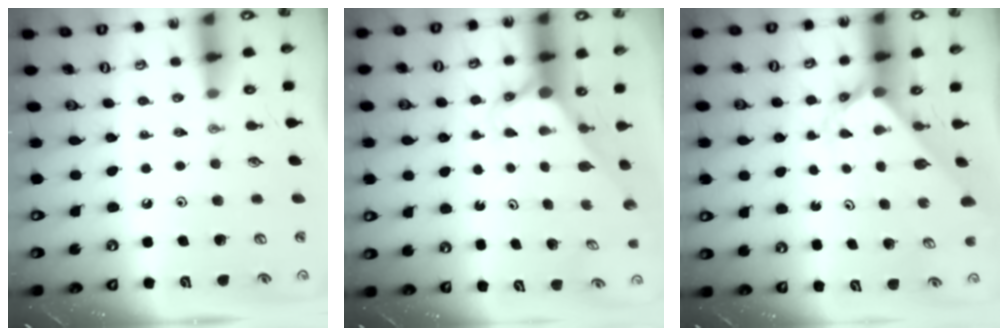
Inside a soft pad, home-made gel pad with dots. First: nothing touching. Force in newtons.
{"total": 2.7, "press": 2.7, "slide": 0.0}
{"total": 2.1, "press": 2.1, "slide": 0.1}